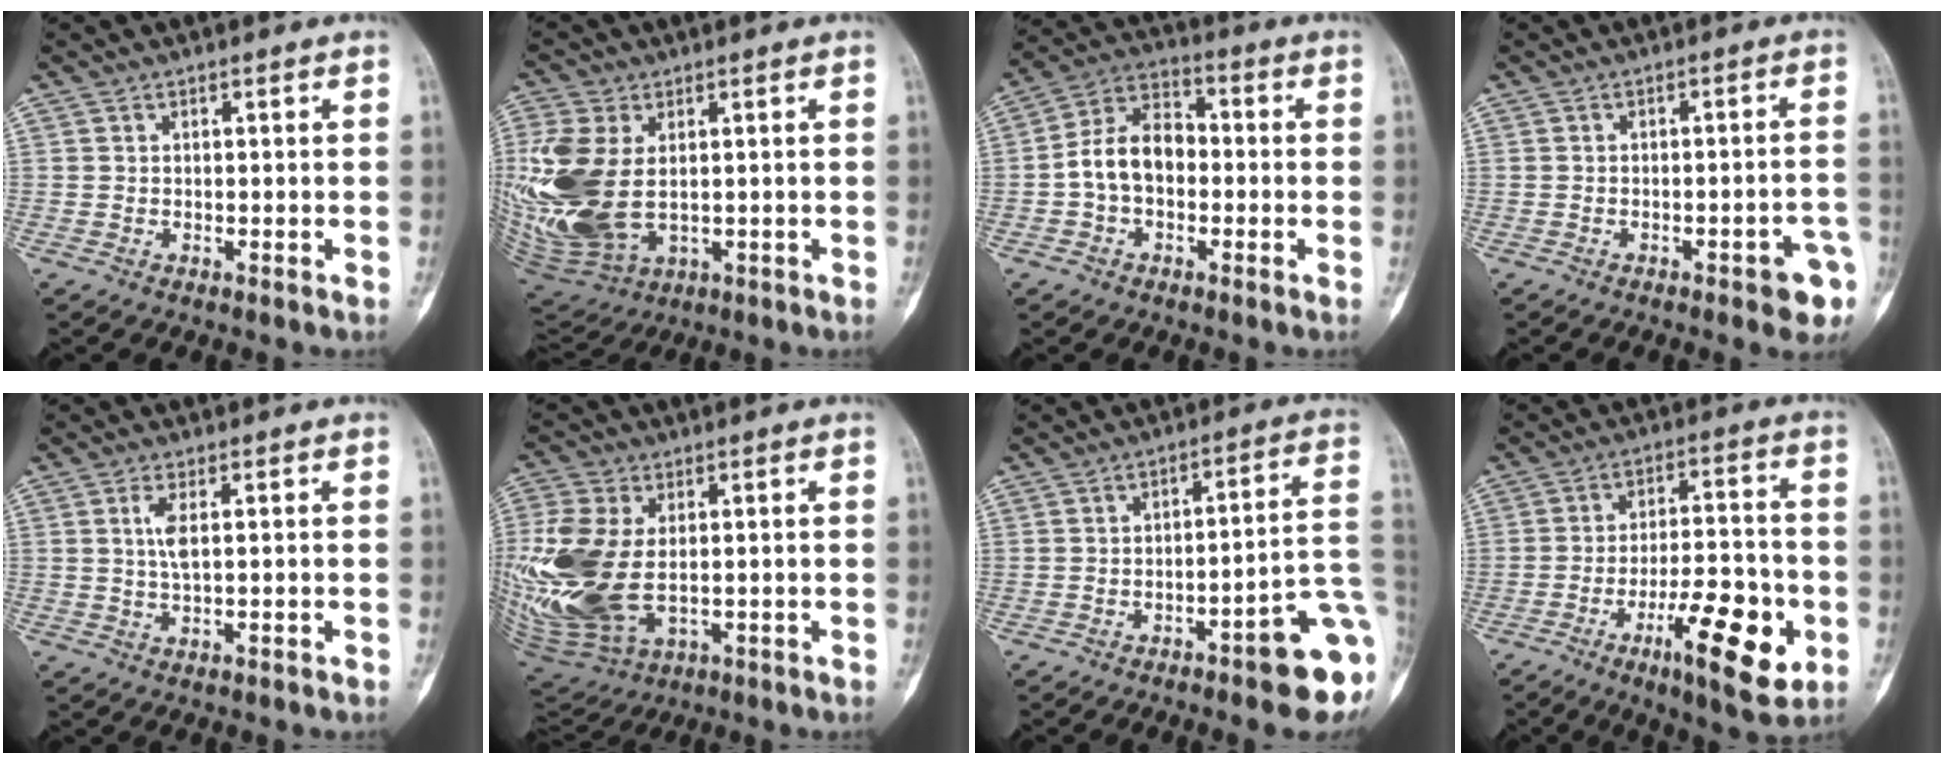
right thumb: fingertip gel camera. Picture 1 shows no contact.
{"total": 18.8, "force": [0.9, 11.7, 14.7], "torque": [-0.349, -0.022, 0.034]}
{"total": 10.1, "force": [-1.2, 6.9, 7.3], "torque": [-0.123, 0.035, -0.036]}
{"total": 6.7, "force": [-3.4, 2.1, 5.4], "torque": [-0.055, 0.024, -0.036]}
{"total": 2.9, "force": [0.5, 0.7, 2.8], "torque": [-0.066, -0.003, 0.012]}
{"total": 20.6, "force": [-0.2, 12.4, 16.5], "torque": [-0.398, -0.022, 0.014]}
{"total": 14.2, "force": [-5.3, 2.9, 12.9], "torque": [-0.124, 0.036, -0.064]}
{"total": 16.4, "force": [-6.3, 5.0, 14.2], "torque": [-0.211, 0.022, -0.091]}